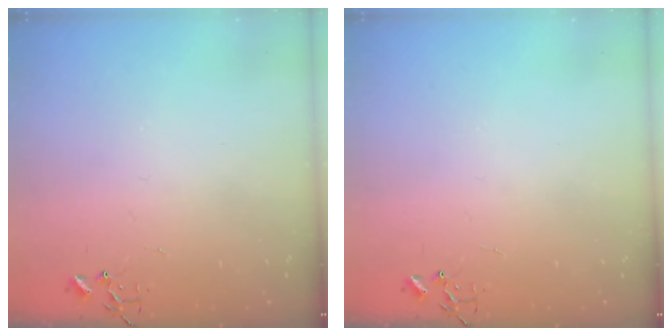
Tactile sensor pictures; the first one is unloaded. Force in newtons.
{"total": 0.0}